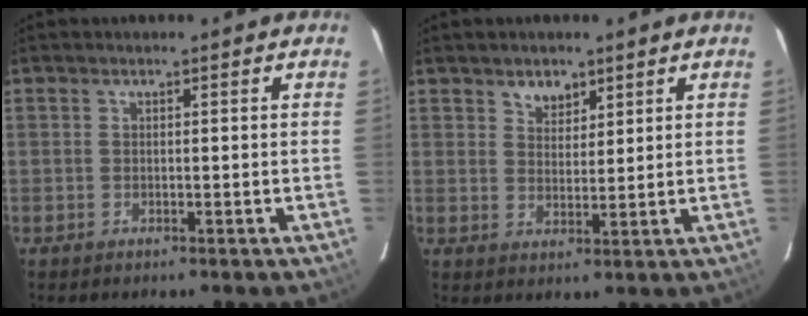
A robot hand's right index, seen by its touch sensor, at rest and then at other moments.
{"total": 3.7, "force": [2.6, 2.3, 1.4], "torque": [-0.016, 0.001, 0.044]}